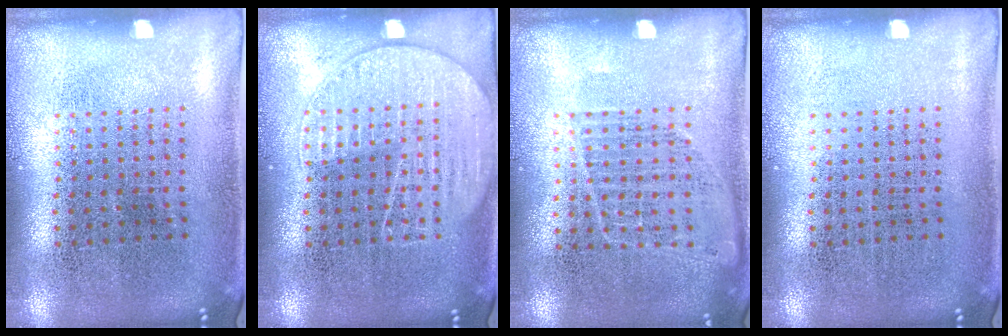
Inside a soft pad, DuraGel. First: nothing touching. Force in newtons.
{"total": 2.6, "press": 2.6, "slide": 0.3}
{"total": 0.9, "press": 0.9, "slide": 0.2}
{"total": 0.0}